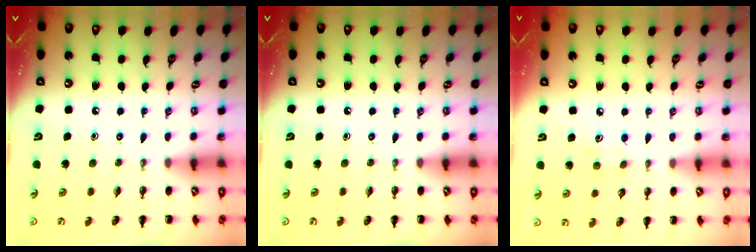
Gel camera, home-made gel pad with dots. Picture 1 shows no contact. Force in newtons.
{"total": 0.0}
{"total": 3.7, "press": 3.5, "slide": 0.9}